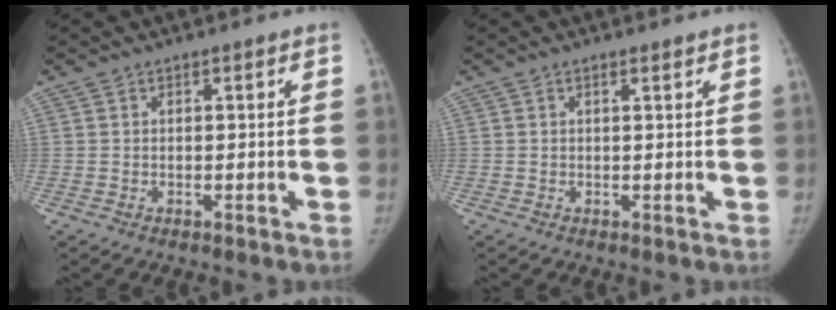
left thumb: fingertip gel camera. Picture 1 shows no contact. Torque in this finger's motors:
{"motor_torque": [-0.20, -0.08, -0.09, 0.47, -0.02]}